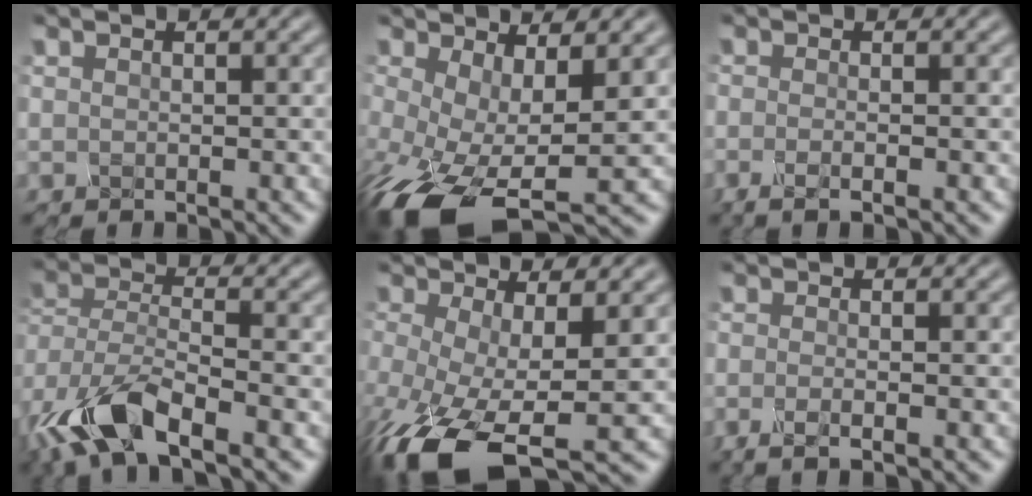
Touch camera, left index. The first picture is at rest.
{"total": 9.6, "force": [-4.1, 3.5, 7.9], "torque": [-0.186, -0.036, -0.043]}
{"total": 2.1, "force": [-1.2, 0.5, 1.6], "torque": [-0.027, -0.009, -0.013]}
{"total": 8.1, "force": [-5.1, 3.4, 5.2], "torque": [-0.140, -0.013, -0.079]}
{"total": 10.3, "force": [-5.2, 3.4, 8.2], "torque": [-0.207, -0.043, -0.061]}
{"total": 2.1, "force": [-1.5, 0.3, 1.5], "torque": [-0.031, -0.008, -0.019]}